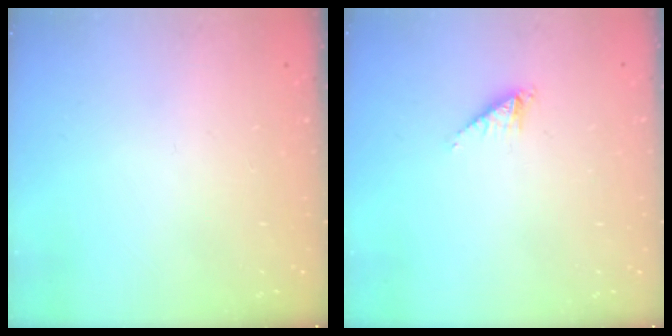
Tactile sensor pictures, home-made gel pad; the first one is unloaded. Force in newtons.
{"total": 2.2, "press": 2.2, "slide": 0.3}